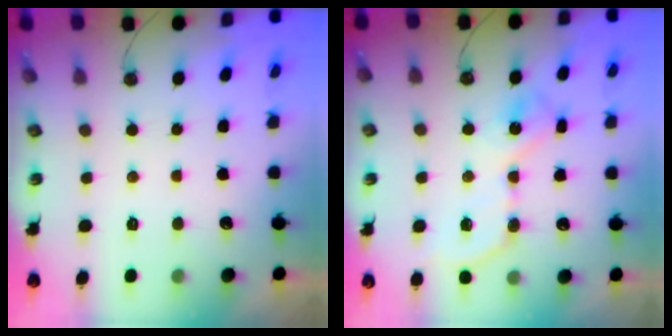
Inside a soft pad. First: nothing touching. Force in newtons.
{"total": 11.7, "press": 11.7, "slide": 0.4}